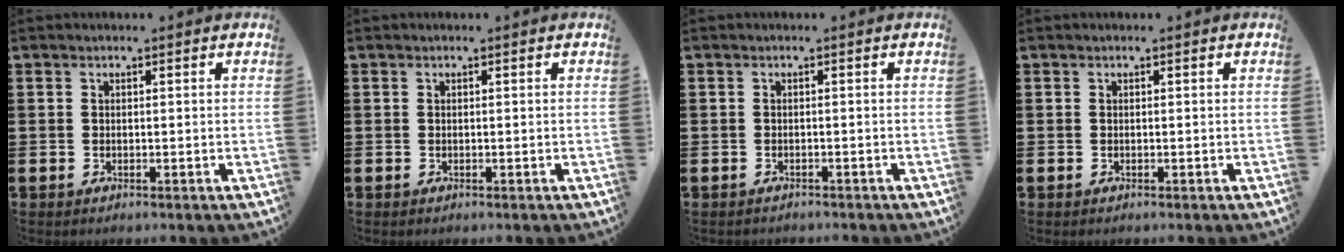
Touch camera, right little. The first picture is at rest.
{"total": 0.0}
{"total": 0.5, "force": [-0.5, 0.1, -0.1], "torque": [0.000, -0.001, -0.011]}
{"total": 0.0}